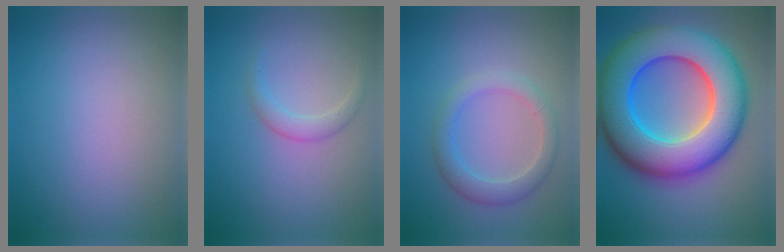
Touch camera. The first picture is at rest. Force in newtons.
{"total": 1.5, "press": 1.5, "slide": 0.1}
{"total": 2.9, "press": 2.9, "slide": 0.1}
{"total": 14.6, "press": 14.6, "slide": 0.3}